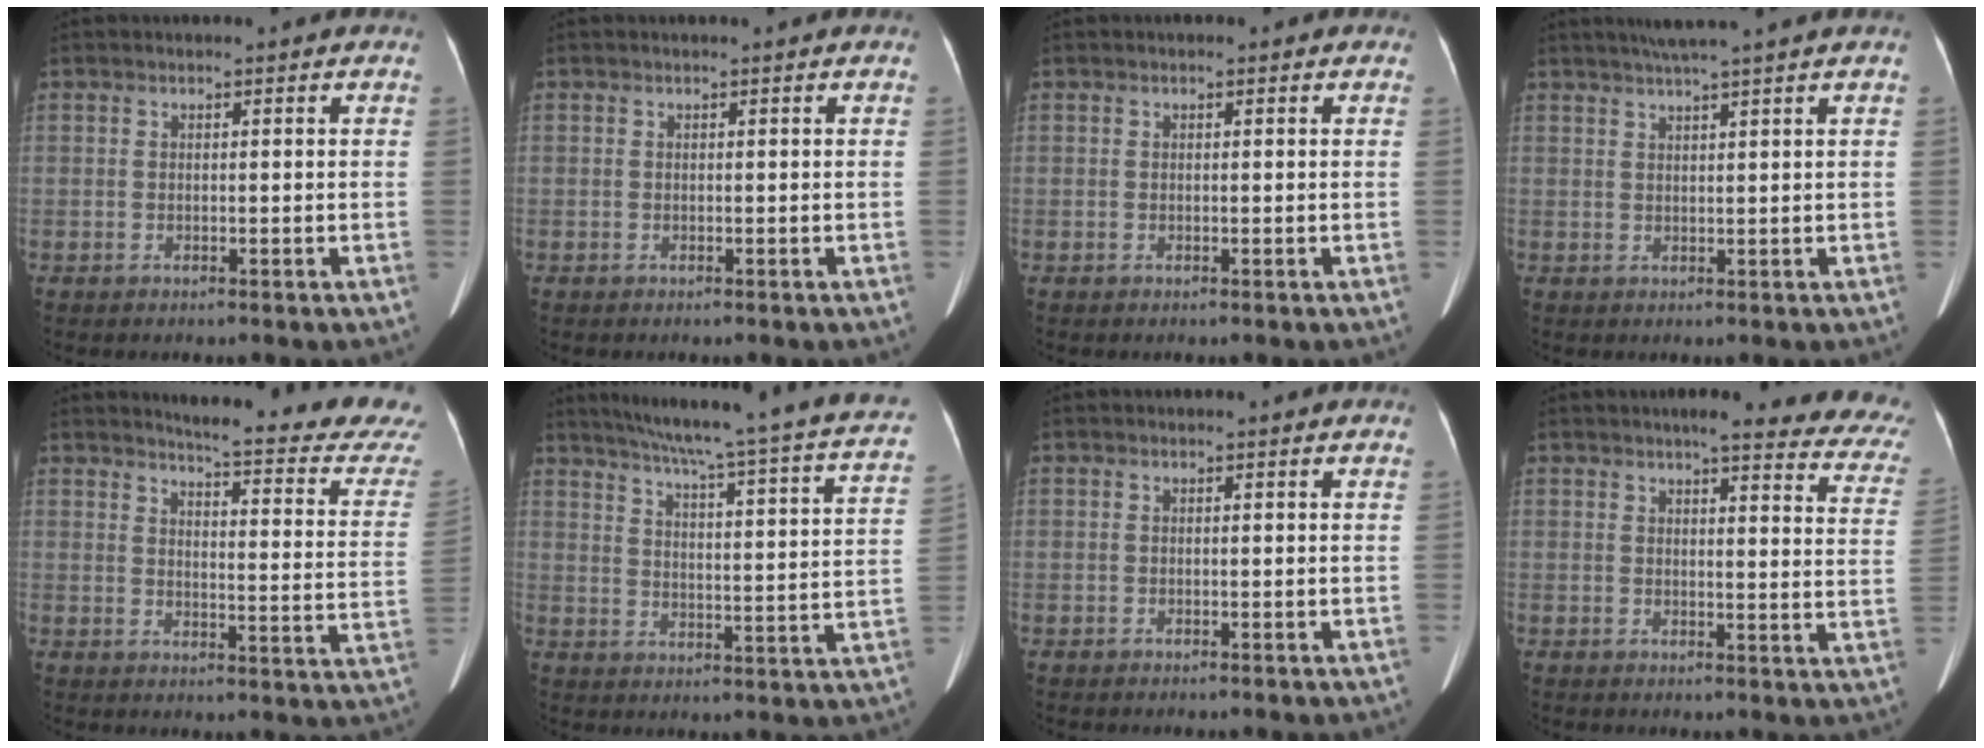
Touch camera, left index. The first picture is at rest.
{"total": 0.0}
{"total": 0.0}
{"total": 5.0, "force": [4.0, -1.1, 2.8], "torque": [-0.044, 0.016, 0.067]}
{"total": 19.7, "force": [18.7, 0.3, 6.2], "torque": [-0.080, -0.116, 0.201]}
{"total": 25.9, "force": [21.8, 1.0, 14.1], "torque": [-0.209, -0.041, 0.263]}
{"total": 0.0}
{"total": 18.8, "force": [16.5, 3.1, 8.5], "torque": [-0.080, -0.039, 0.164]}